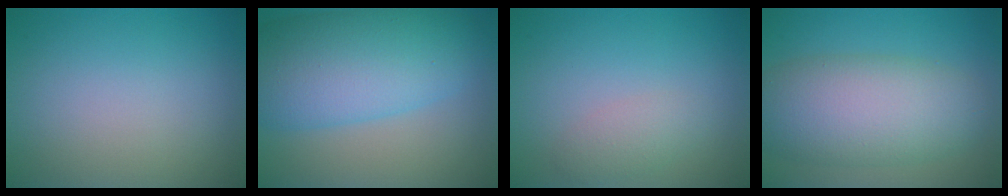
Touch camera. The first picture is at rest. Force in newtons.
{"total": 9.7, "press": 9.7, "slide": 0.1}
{"total": 1.7, "press": 1.7, "slide": 0.1}
{"total": 8.2, "press": 8.2, "slide": 0.3}